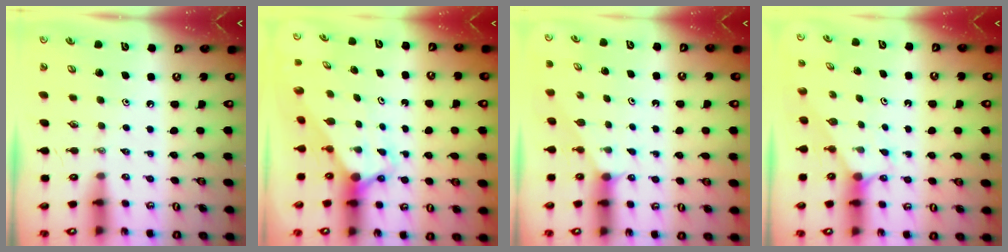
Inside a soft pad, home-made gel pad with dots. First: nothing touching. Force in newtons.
{"total": 3.1, "press": 3.1, "slide": 0.3}
{"total": 1.0, "press": 1.0, "slide": 0.3}
{"total": 2.3, "press": 2.3, "slide": 0.2}